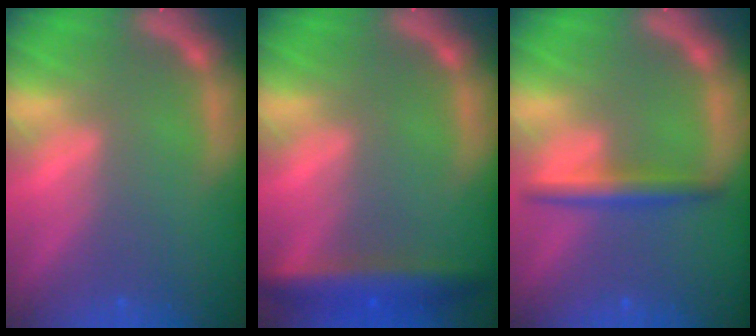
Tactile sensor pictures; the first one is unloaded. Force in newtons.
{"total": 5.0}
{"total": 3.0}